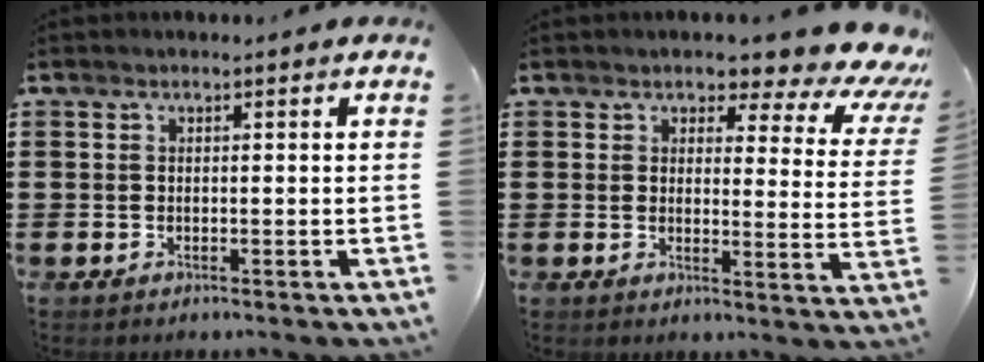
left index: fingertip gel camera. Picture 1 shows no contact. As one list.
[{"total": 4.2, "force": [3.2, 1.2, 2.4], "torque": [-0.040, -0.029, 0.045]}]